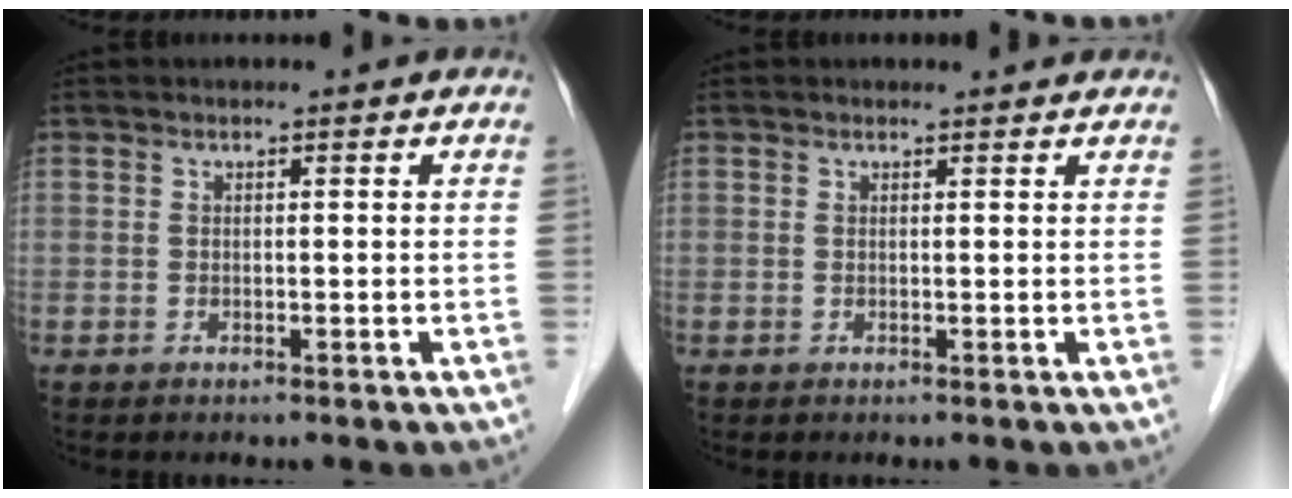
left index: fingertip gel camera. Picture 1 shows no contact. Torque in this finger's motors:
{"motor_torque": [0.57, -0.61, 0.00, -0.01]}